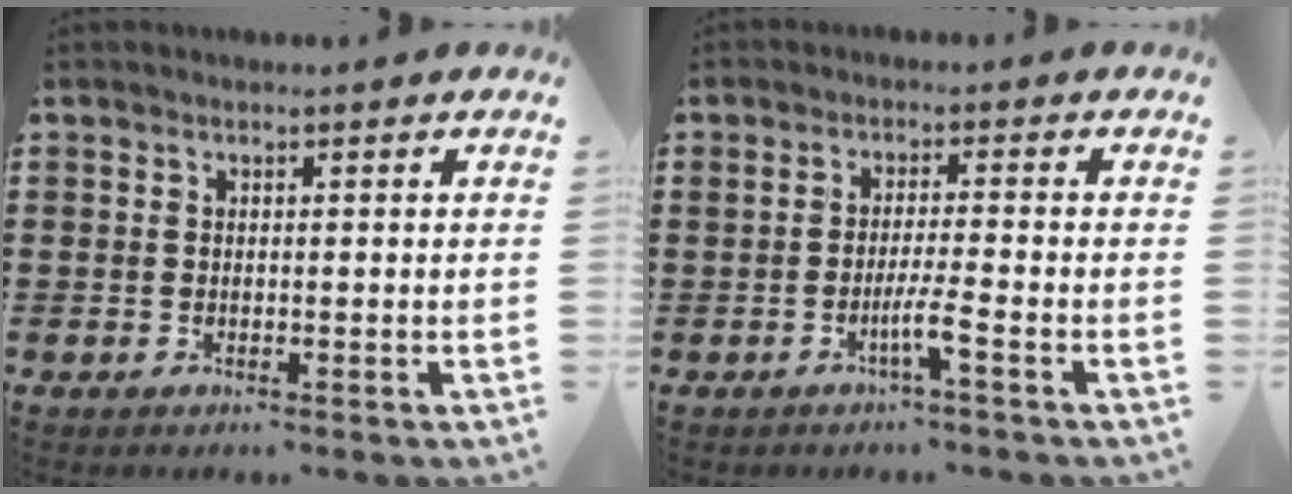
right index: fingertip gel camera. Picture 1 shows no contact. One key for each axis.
{"total": 3.8, "fx": -1.8, "fy": -0.3, "fz": 3.3, "tx": -0.057, "ty": -0.007, "tz": -0.035}